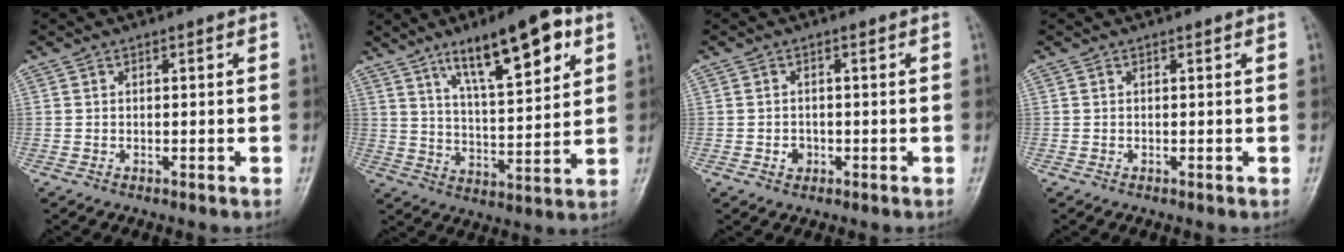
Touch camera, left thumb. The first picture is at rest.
{"total": 15.9, "force": [8.5, 4.6, 12.6], "torque": [-0.177, -0.034, 0.140]}
{"total": 1.7, "force": [-0.5, 1.5, 0.7], "torque": [-0.001, 0.004, -0.005]}
{"total": 0.0}